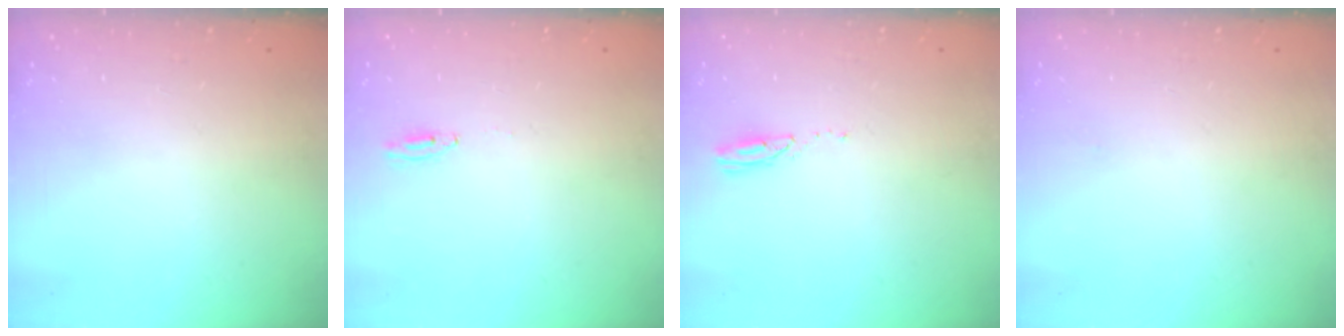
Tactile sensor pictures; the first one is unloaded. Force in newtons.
{"total": 2.0, "press": 2.0, "slide": 0.2}
{"total": 3.0, "press": 3.0, "slide": 0.1}
{"total": 9.0, "press": 1.4, "slide": 8.9}